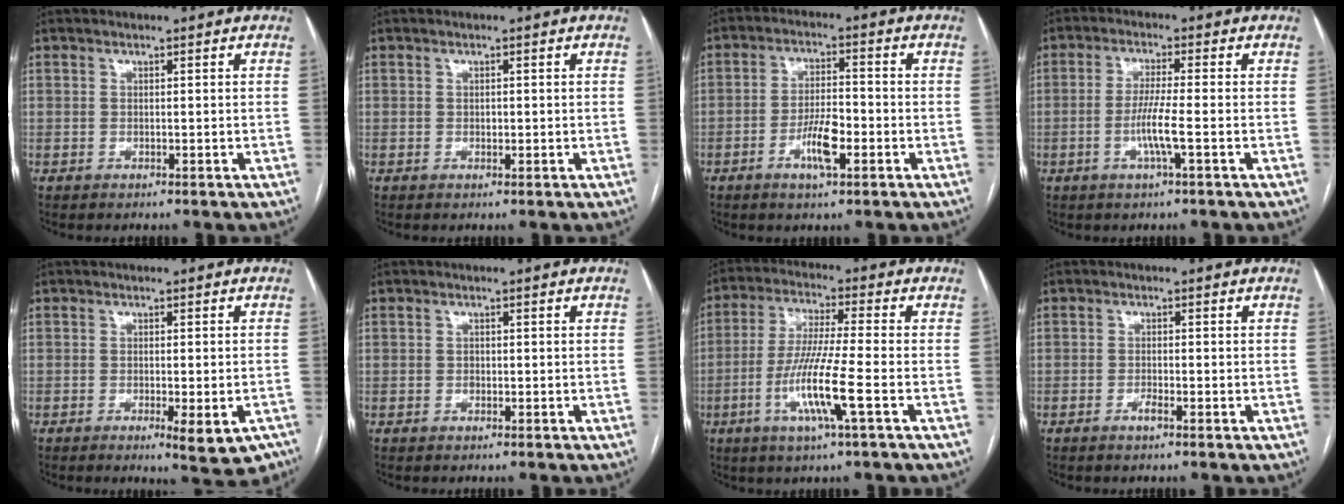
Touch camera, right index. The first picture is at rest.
{"total": 0.6, "force": [-0.1, 0.4, 0.5], "torque": [-0.009, 0.000, -0.001]}
{"total": 6.4, "force": [-2.7, 1.6, 5.6], "torque": [-0.104, 0.001, -0.045]}
{"total": 5.3, "force": [-1.6, -0.4, 5.0], "torque": [-0.097, -0.006, -0.031]}
{"total": 6.8, "force": [-4.2, 2.2, 4.9], "torque": [-0.045, -0.006, -0.056]}
{"total": 0.7, "force": [-0.2, 0.6, 0.4], "torque": [-0.004, 0.002, -0.001]}
{"total": 10.8, "force": [-3.6, -0.4, 10.2], "torque": [-0.203, -0.014, -0.072]}
{"total": 1.1, "force": [-0.8, 0.1, 0.8], "torque": [-0.016, 0.001, -0.018]}